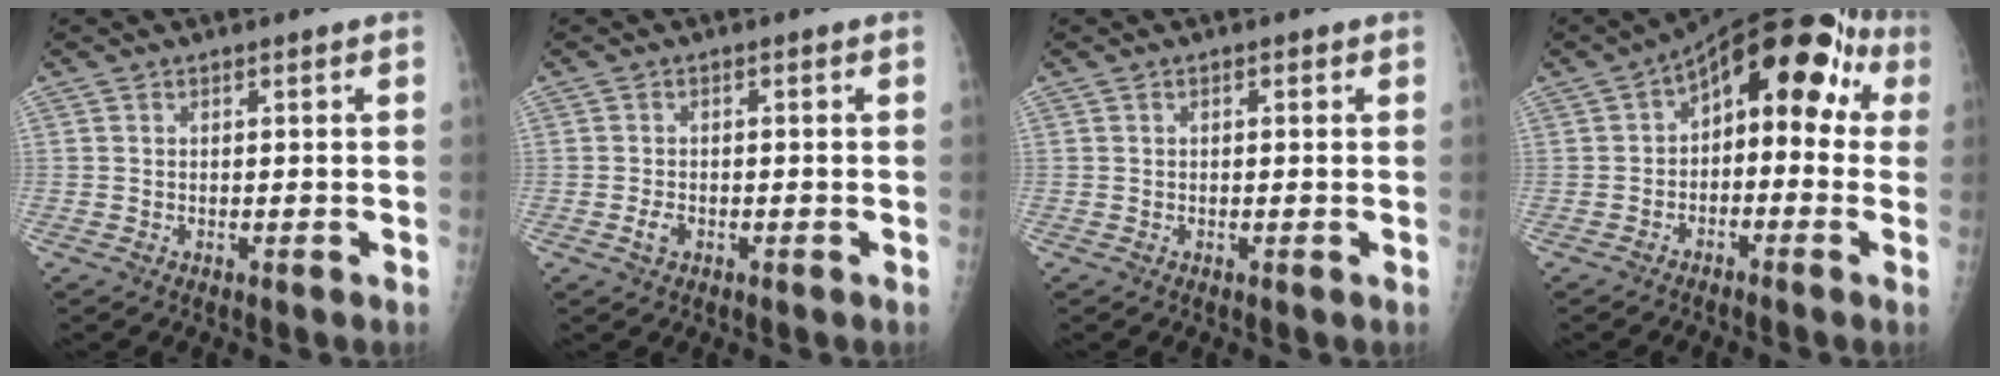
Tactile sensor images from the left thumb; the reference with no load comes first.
{"total": 1.9, "force": [-0.8, 1.2, 1.2], "torque": [-0.026, 0.005, -0.016]}
{"total": 0.7, "force": [0.3, 0.4, 0.5], "torque": [-0.006, 0.001, 0.001]}
{"total": 14.6, "force": [2.1, 8.0, 12.0], "torque": [-0.118, 0.055, 0.015]}